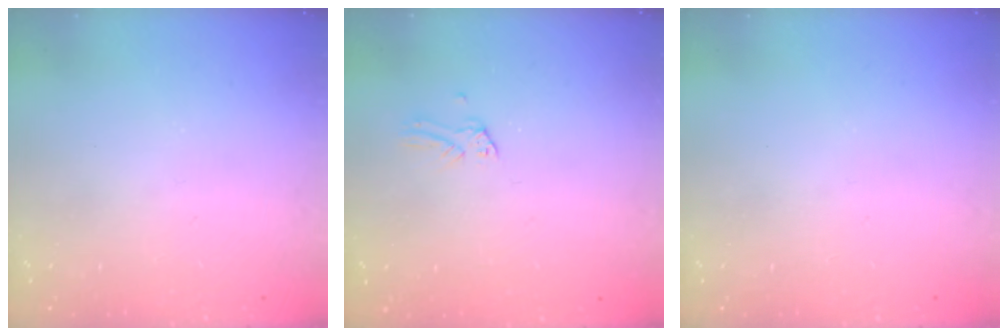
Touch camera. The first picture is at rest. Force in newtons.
{"total": 0.0}
{"total": 0.0}